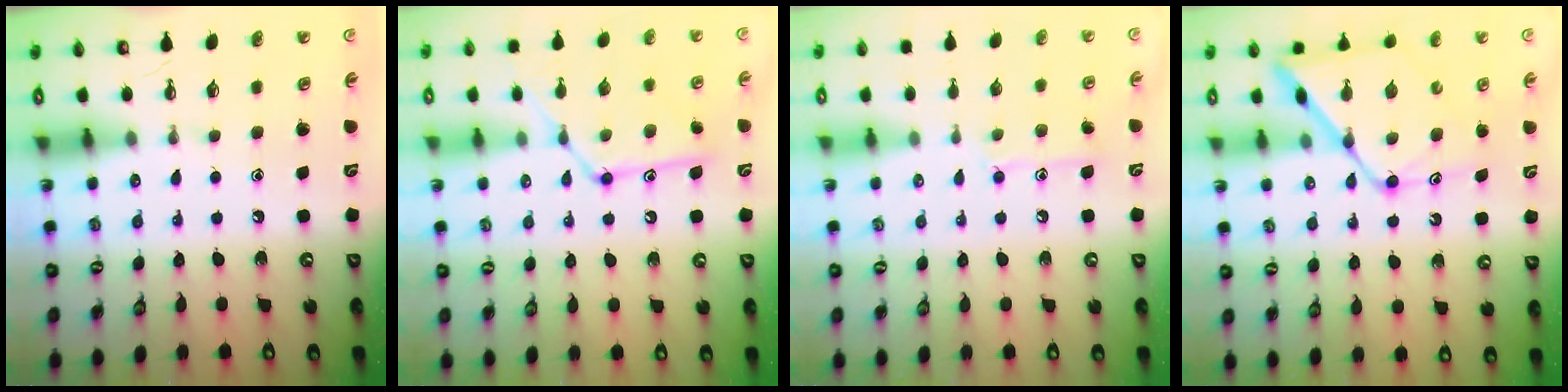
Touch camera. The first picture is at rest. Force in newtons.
{"total": 13.2, "press": 13.1, "slide": 0.9}
{"total": 8.5, "press": 8.5, "slide": 0.5}
{"total": 14.9, "press": 14.8, "slide": 1.2}